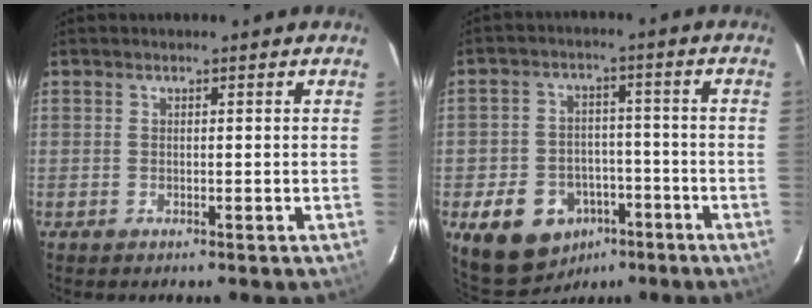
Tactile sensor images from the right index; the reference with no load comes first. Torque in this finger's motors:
{"motor_torque": [1.13, -1.01, 0.72, 0.12]}